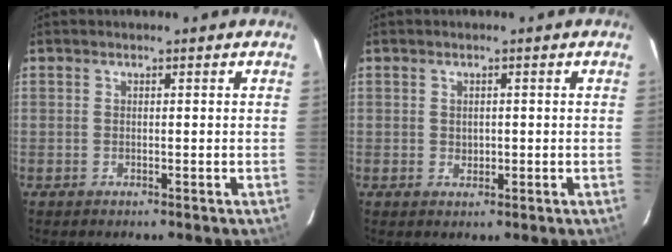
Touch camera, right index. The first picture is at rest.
{"total": 1.7, "force": [0.0, 1.4, 0.9], "torque": [-0.013, 0.002, 0.002]}